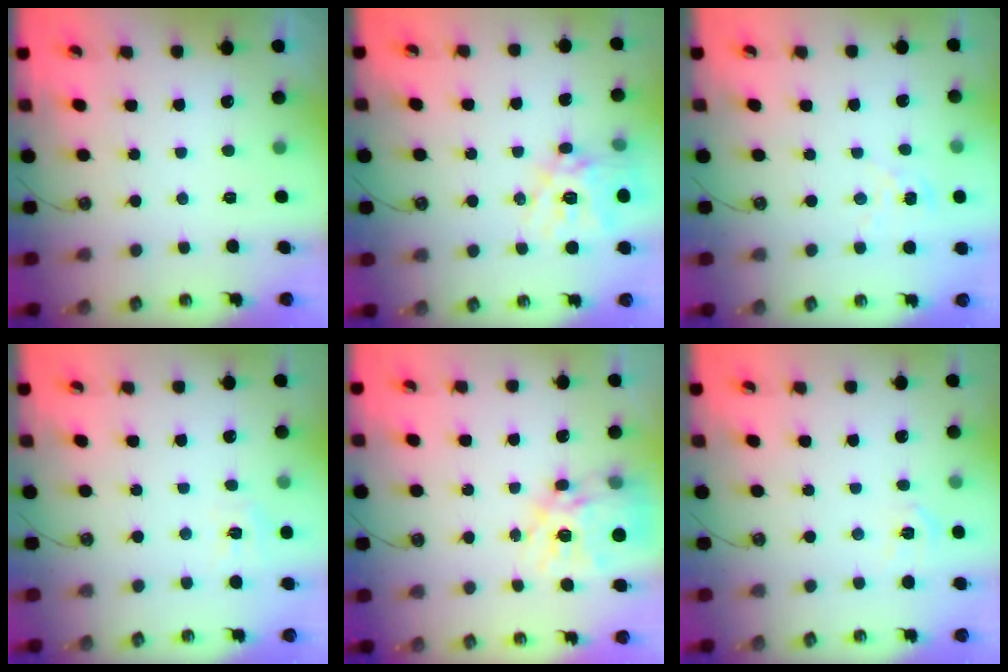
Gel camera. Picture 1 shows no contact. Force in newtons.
{"total": 16.6, "press": 16.5, "slide": 1.6}
{"total": 1.4, "press": 1.4, "slide": 0.2}
{"total": 5.7, "press": 5.7, "slide": 0.6}
{"total": 18.0, "press": 17.9, "slide": 1.7}
{"total": 3.9, "press": 3.9, "slide": 0.5}